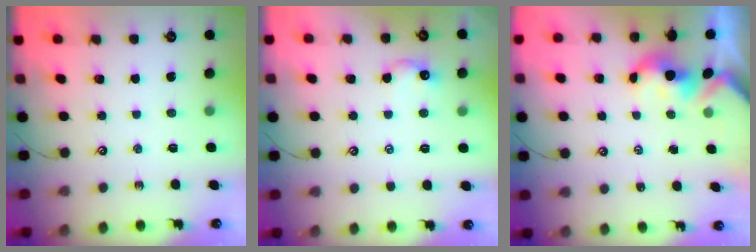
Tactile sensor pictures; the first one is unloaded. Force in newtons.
{"total": 0.6, "press": 0.2, "slide": 0.6}
{"total": 1.7, "press": 1.7, "slide": 0.2}